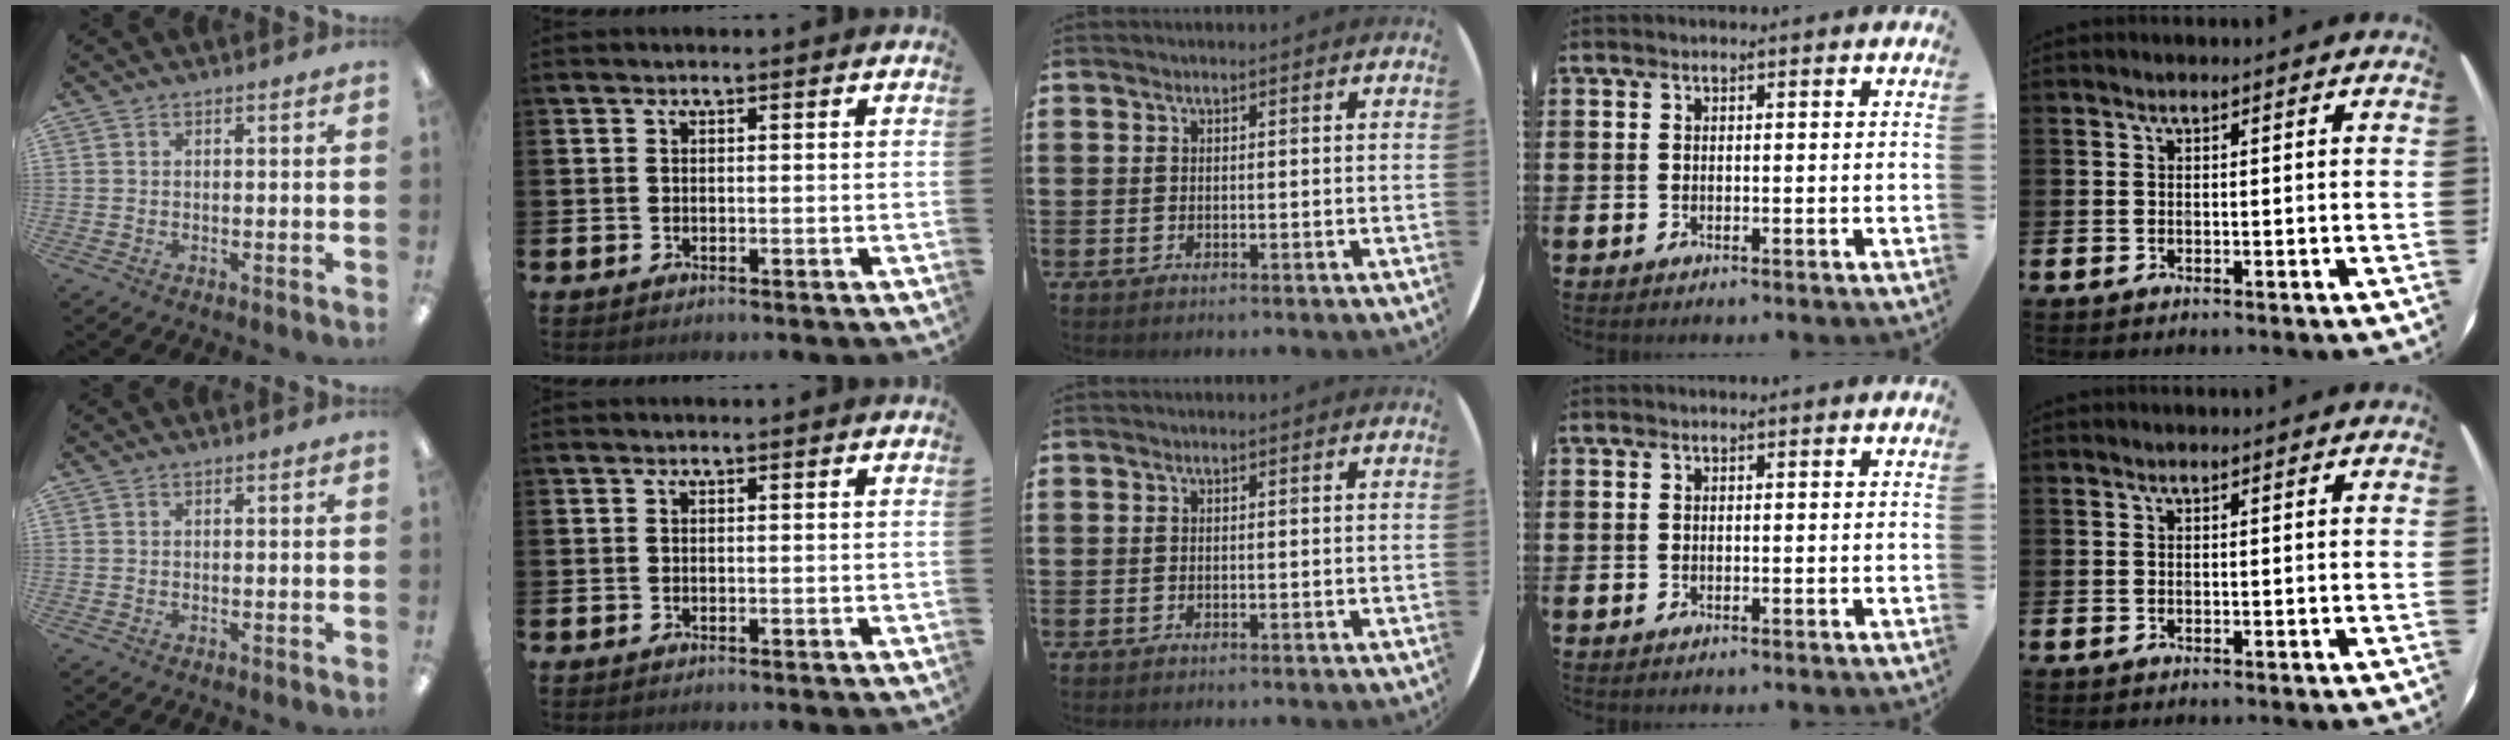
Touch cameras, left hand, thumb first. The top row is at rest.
{}